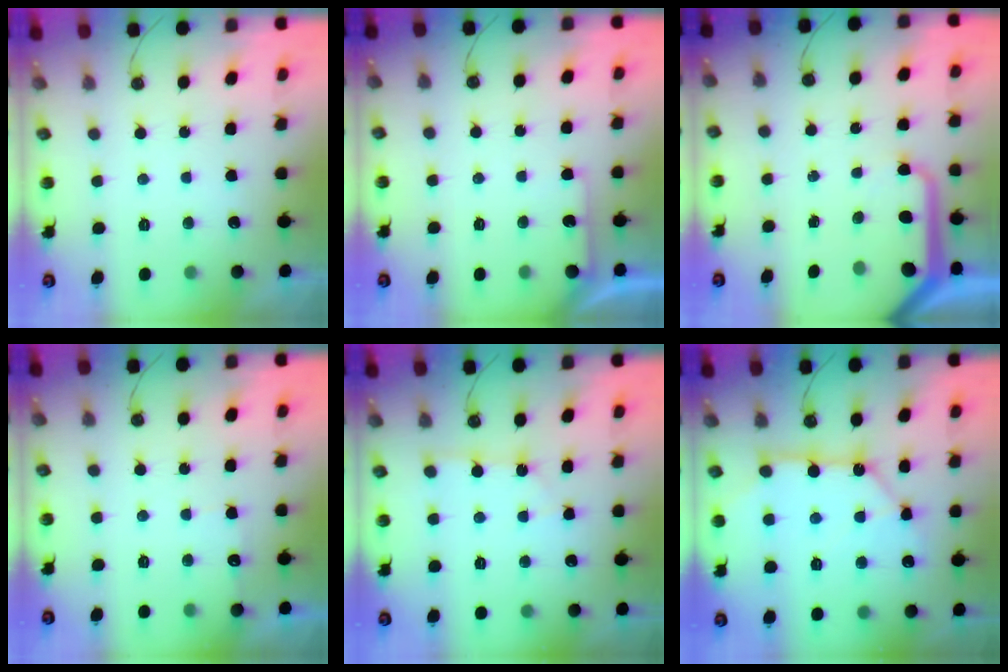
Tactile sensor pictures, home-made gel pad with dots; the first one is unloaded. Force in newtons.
{"total": 3.7, "press": 3.7, "slide": 0.6}
{"total": 9.9, "press": 9.8, "slide": 1.1}
{"total": 3.2, "press": 3.2, "slide": 0.5}
{"total": 4.2, "press": 4.2, "slide": 0.5}
{"total": 13.1, "press": 13.0, "slide": 1.7}